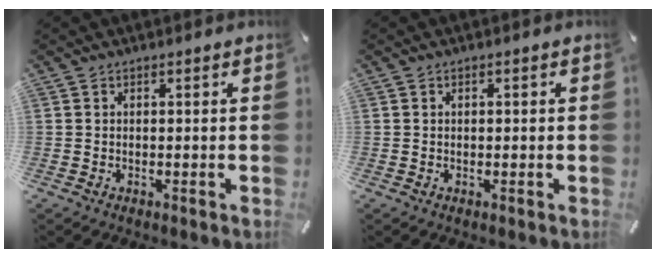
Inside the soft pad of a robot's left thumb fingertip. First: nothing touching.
{"total": 0.5, "force": [0.0, 0.5, 0.2], "torque": [-0.005, 0.002, -0.001]}